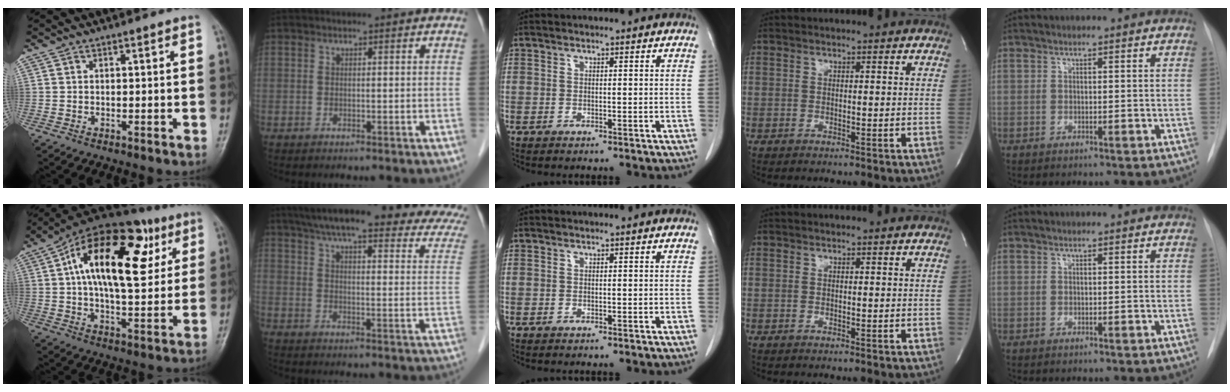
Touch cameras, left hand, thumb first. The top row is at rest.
{"thumb": {"total": 23.7, "force": [7.2, 11.6, 19.4], "torque": [-0.285, 0.011, 0.102]}, "index": {"total": 24.6, "force": [20.4, 2.6, 13.6], "torque": [-0.188, -0.017, 0.247]}}